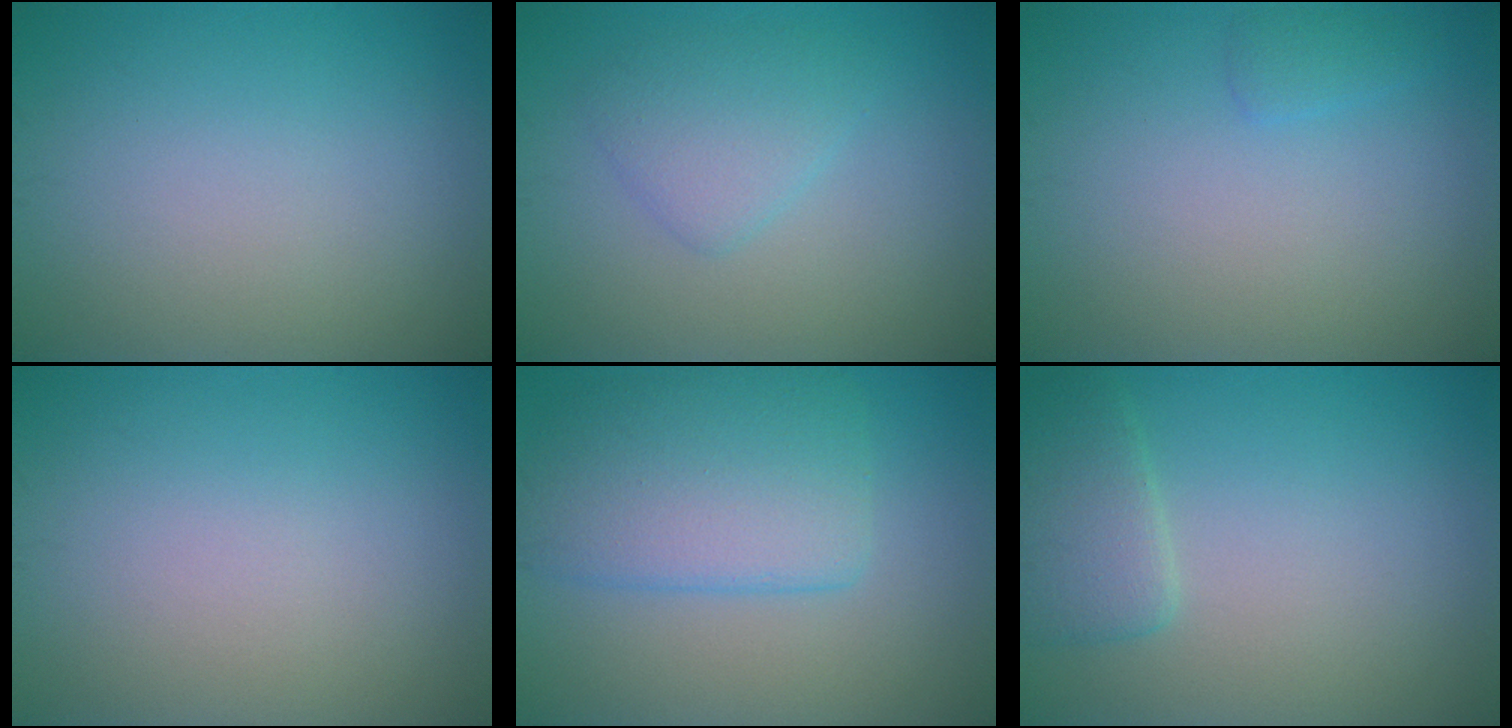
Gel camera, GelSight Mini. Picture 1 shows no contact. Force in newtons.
{"total": 2.6, "press": 2.6, "slide": 0.2}
{"total": 0.9, "press": 0.9, "slide": 0.1}
{"total": 0.0}
{"total": 6.3, "press": 6.3, "slide": 0.3}
{"total": 2.9, "press": 2.9, "slide": 0.3}